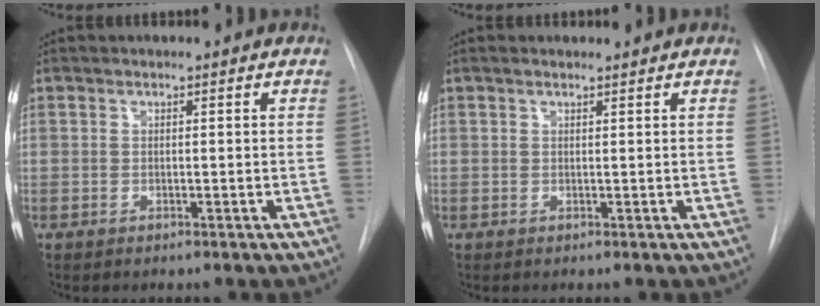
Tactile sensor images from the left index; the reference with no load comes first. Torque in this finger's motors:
{"motor_torque": [0.28, -0.07, 0.02, 0.01]}